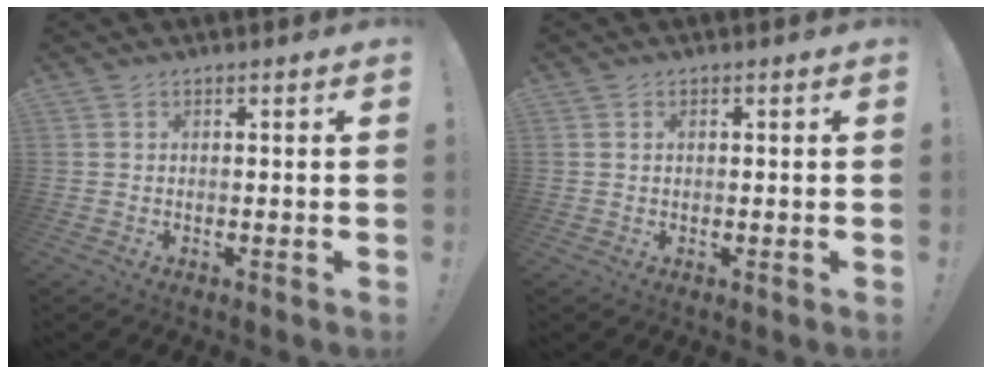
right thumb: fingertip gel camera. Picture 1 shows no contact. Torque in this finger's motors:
{"motor_torque": [-0.11, -0.11, -0.16, 0.16, 0.06]}